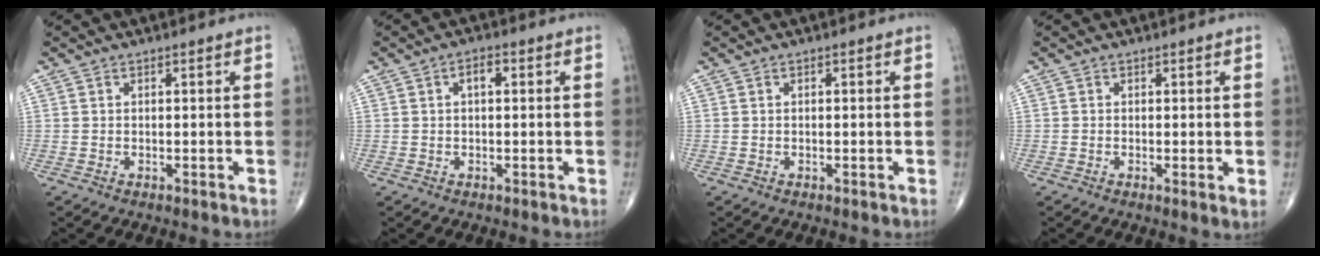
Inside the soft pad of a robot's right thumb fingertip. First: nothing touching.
{"total": 2.4, "force": [0.6, 1.2, 2.1], "torque": [-0.032, 0.008, 0.008]}
{"total": 0.0}
{"total": 1.4, "force": [0.1, 0.3, 1.4], "torque": [-0.024, -0.006, -0.003]}